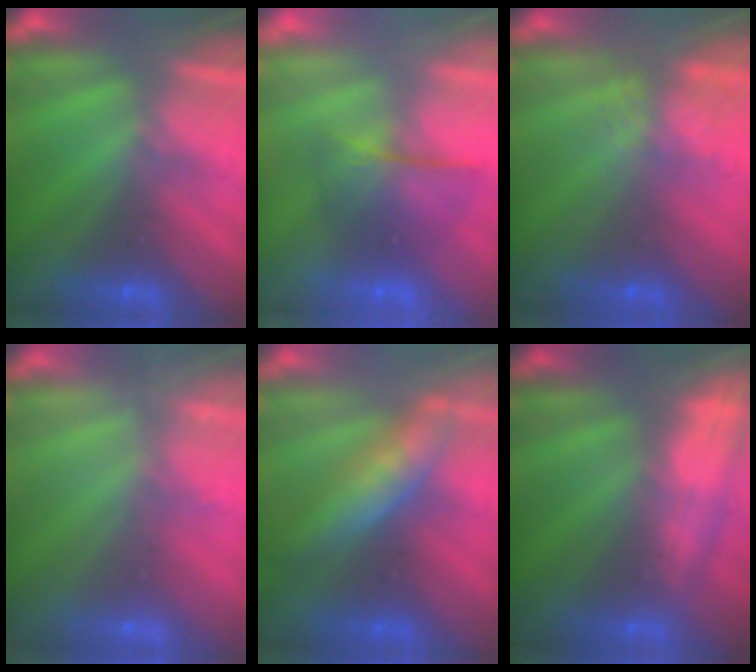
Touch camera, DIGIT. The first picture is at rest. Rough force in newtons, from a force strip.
{"total": 2.2}
{"total": 3.8}
{"total": 2.4}
{"total": 4.4}
{"total": 2.6}